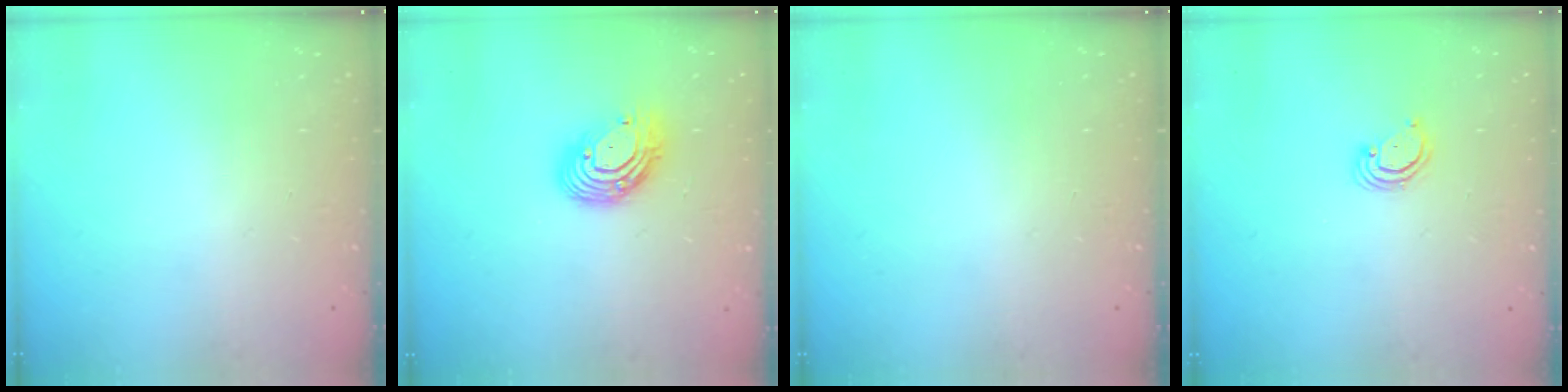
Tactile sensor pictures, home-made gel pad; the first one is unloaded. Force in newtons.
{"total": 11.1, "press": 11.1, "slide": 0.7}
{"total": 0.0}
{"total": 2.8, "press": 2.8, "slide": 0.3}